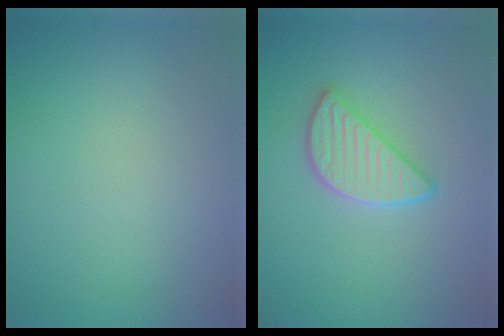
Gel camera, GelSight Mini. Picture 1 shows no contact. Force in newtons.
{"total": 4.1, "press": 3.4, "slide": 2.3}